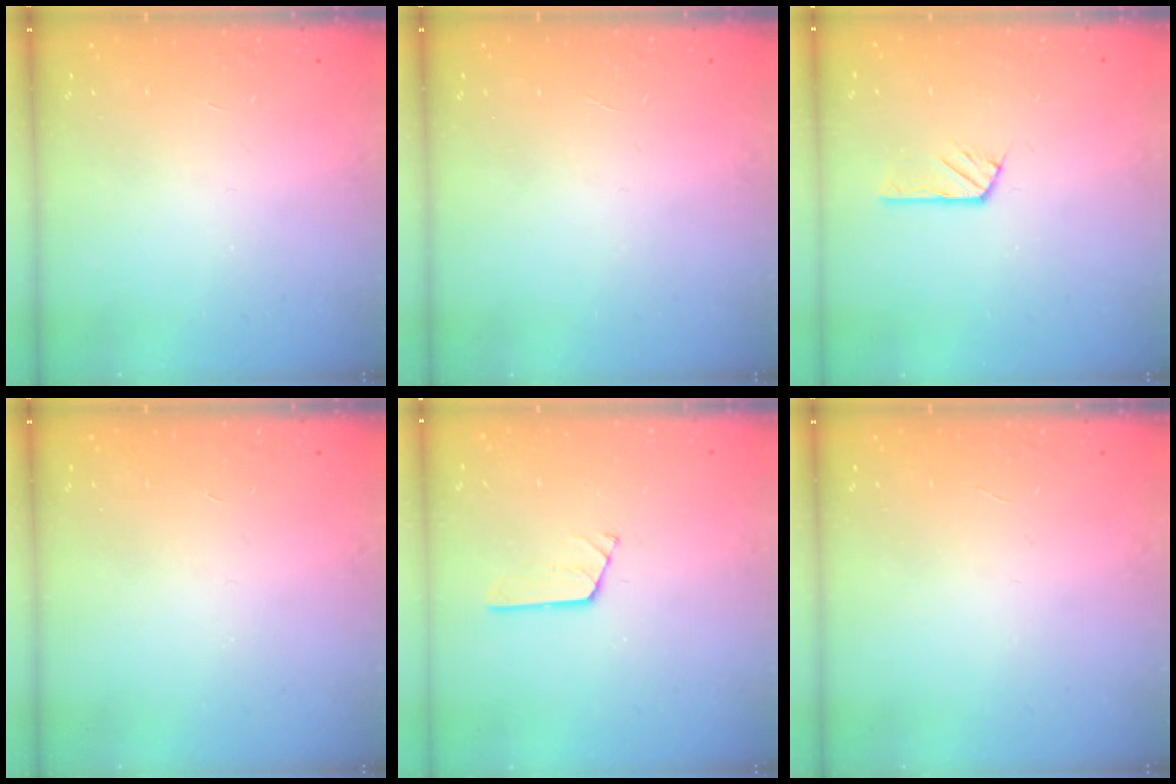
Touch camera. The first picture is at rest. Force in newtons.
{"total": 0.0}
{"total": 3.1, "press": 3.1, "slide": 0.1}
{"total": 0.0}
{"total": 2.9, "press": 2.8, "slide": 0.3}
{"total": 0.0}